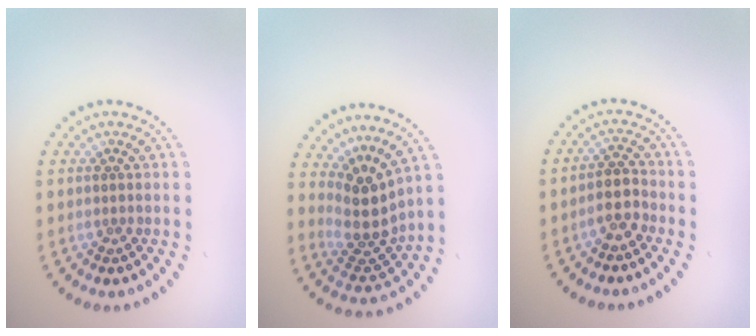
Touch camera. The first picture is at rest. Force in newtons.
{"total": 4.0, "press": 2.8, "slide": 2.8}
{"total": 2.5, "press": 2.2, "slide": 1.2}